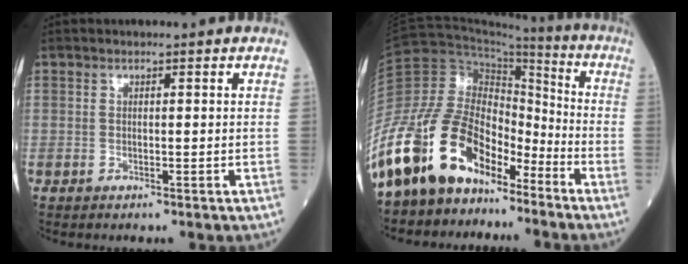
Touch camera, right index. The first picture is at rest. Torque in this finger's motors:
{"motor_torque": [1.73, -0.41, 0.66, 0.16]}